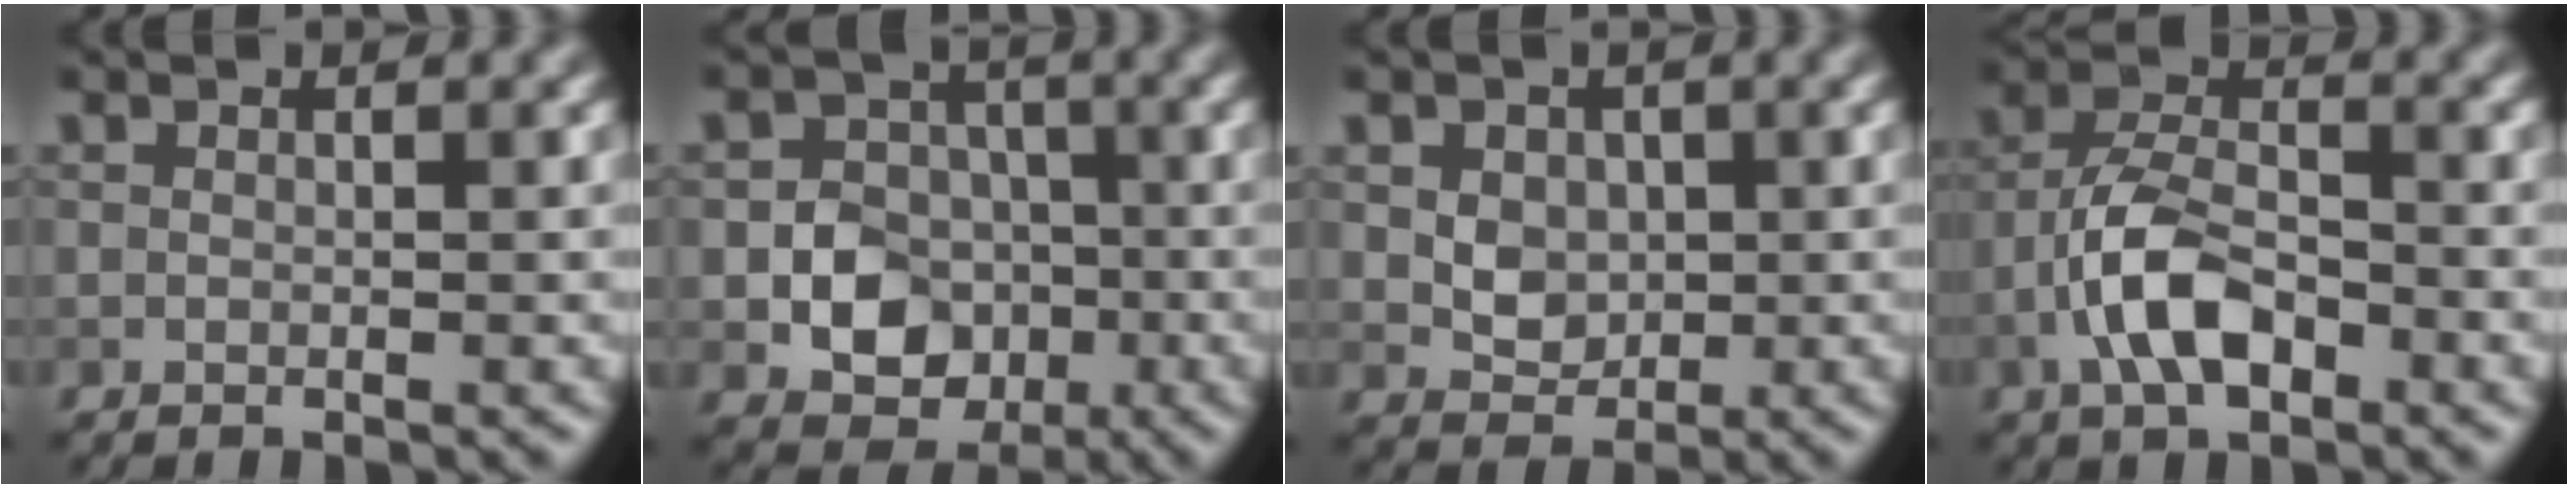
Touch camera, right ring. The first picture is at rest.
{"total": 6.5, "force": [-1.7, 5.6, 2.9], "torque": [-0.018, -0.004, -0.046]}
{"total": 3.3, "force": [0.6, 2.6, 1.9], "torque": [-0.032, 0.001, 0.017]}
{"total": 5.8, "force": [-2.6, 2.7, 4.5], "torque": [-0.083, 0.010, -0.054]}